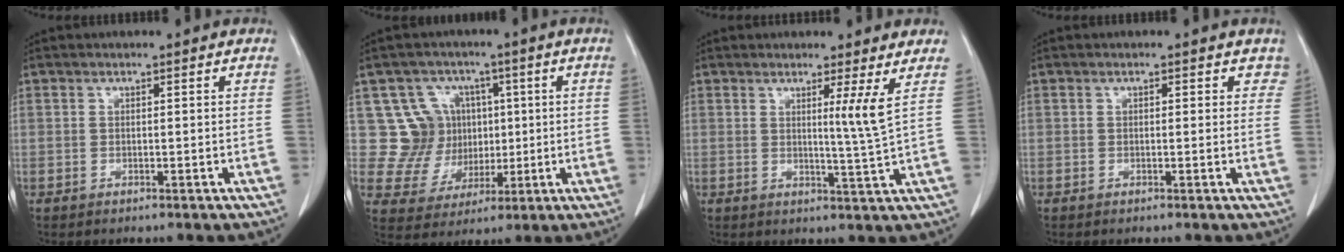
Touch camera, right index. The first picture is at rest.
{"total": 9.9, "force": [2.3, 9.4, 2.0], "torque": [-0.025, 0.035, 0.056]}
{"total": 4.0, "force": [1.7, -1.5, 3.3], "torque": [-0.050, -0.019, 0.032]}
{"total": 2.0, "force": [1.1, 1.2, 1.1], "torque": [0.001, 0.005, 0.008]}